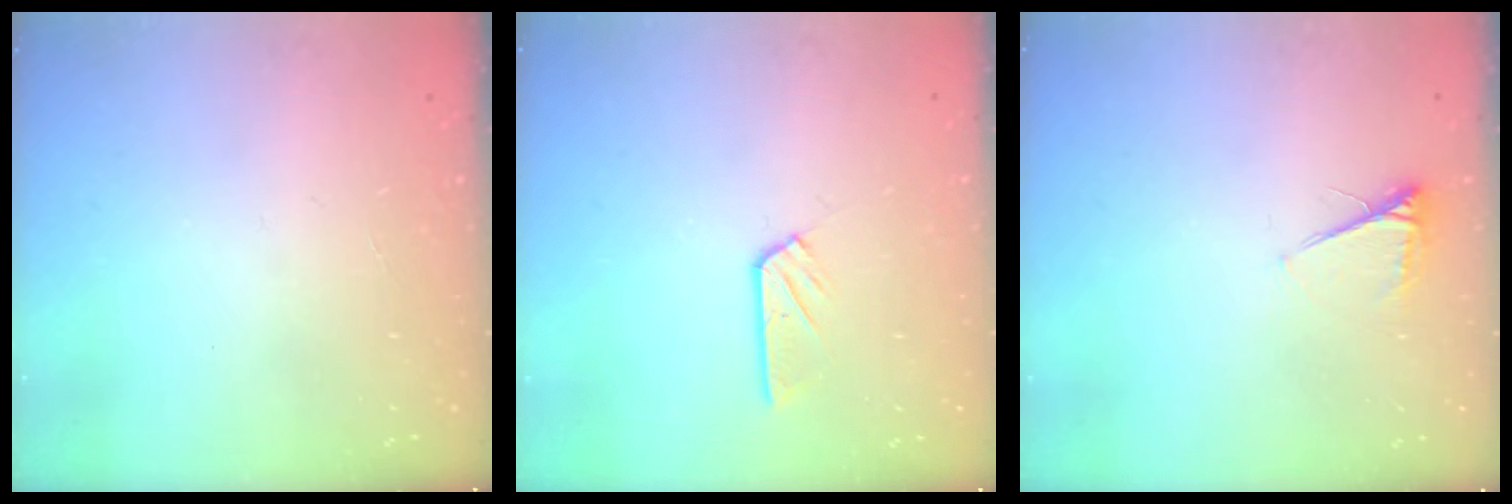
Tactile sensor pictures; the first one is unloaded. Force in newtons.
{"total": 4.8, "press": 4.8, "slide": 0.4}
{"total": 4.6, "press": 4.6, "slide": 0.5}